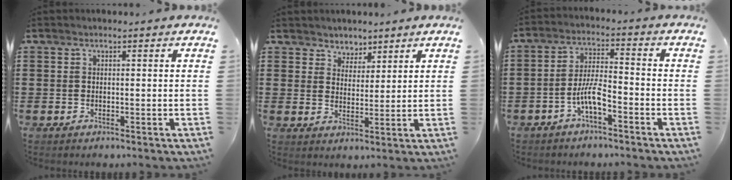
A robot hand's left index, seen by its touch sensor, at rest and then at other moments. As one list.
[{"total": 3.6, "force": [2.9, 2.1, -0.4], "torque": [-0.010, 0.005, 0.054]}, {"total": 6.0, "force": [-3.3, 1.6, 4.8], "torque": [-0.108, 0.003, -0.067]}]